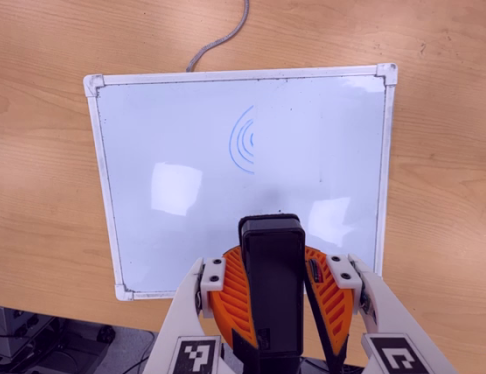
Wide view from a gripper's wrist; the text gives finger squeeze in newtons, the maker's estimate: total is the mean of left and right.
{"total": 12.6, "left": 11.7, "right": 13.5}